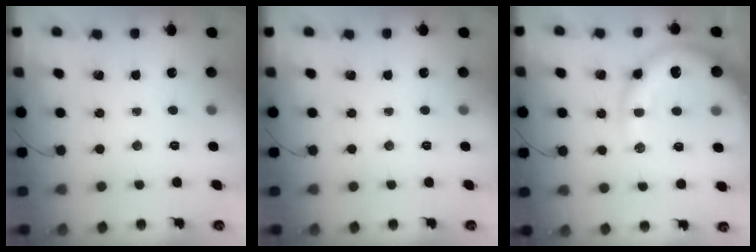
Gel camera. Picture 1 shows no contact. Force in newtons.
{"total": 0.0}
{"total": 16.2, "press": 15.8, "slide": 3.7}